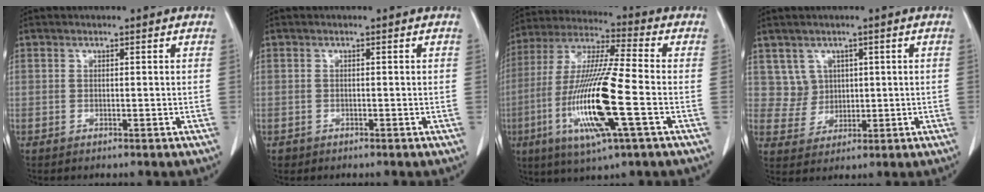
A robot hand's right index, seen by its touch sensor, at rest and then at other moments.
{"total": 0.7, "force": [-0.3, 0.6, -0.1], "torque": [-0.004, 0.004, -0.003]}
{"total": 17.7, "force": [-4.8, 1.0, 17.0], "torque": [-0.354, -0.018, -0.091]}
{"total": 4.6, "force": [1.8, 4.2, 0.0], "torque": [0.005, 0.011, 0.042]}